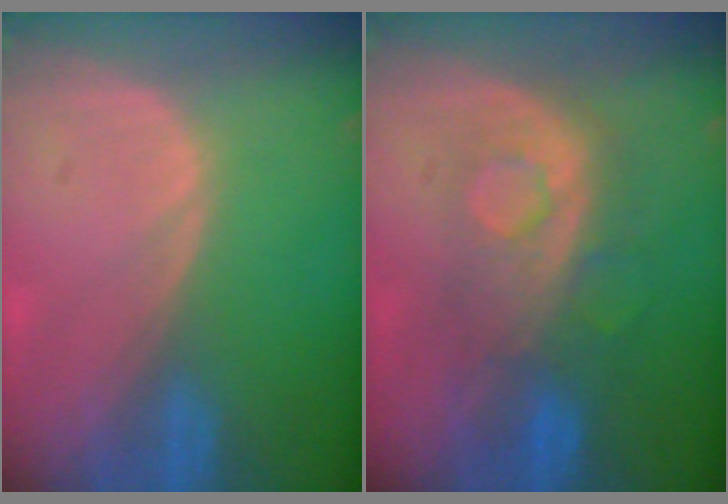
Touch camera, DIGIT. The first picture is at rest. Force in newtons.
{"total": 7.8, "press": 7.8, "slide": 0.6}